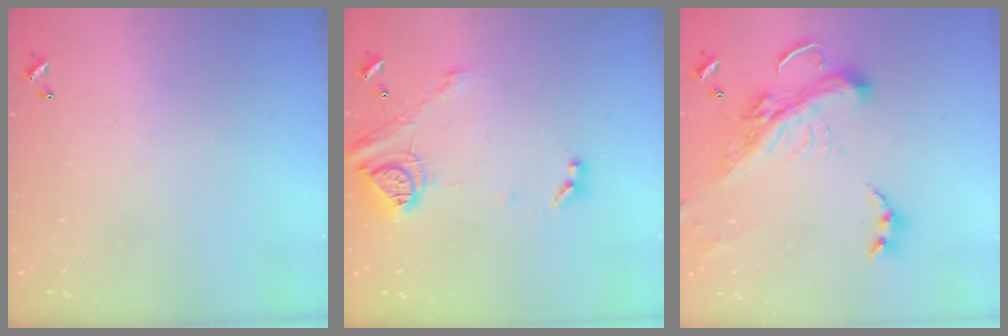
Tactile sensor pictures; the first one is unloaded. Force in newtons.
{"total": 14.1, "press": 14.0, "slide": 1.6}
{"total": 6.2, "press": 6.1, "slide": 1.5}